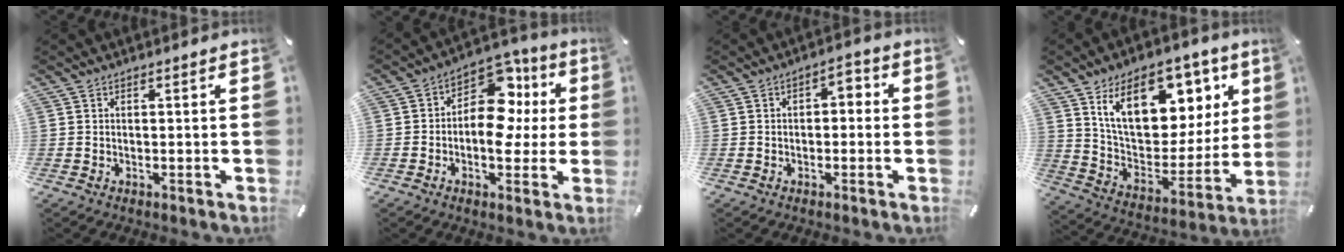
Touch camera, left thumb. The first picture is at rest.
{"total": 14.3, "force": [0.5, 9.7, 10.5], "torque": [-0.143, -0.006, 0.008]}
{"total": 2.9, "force": [-1.1, 1.9, 1.9], "torque": [-0.029, 0.015, -0.028]}
{"total": 19.7, "force": [10.2, 12.0, 11.8], "torque": [-0.179, -0.047, 0.180]}